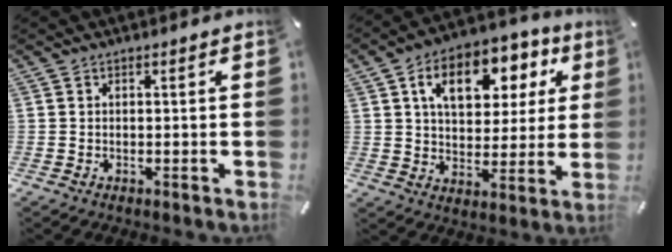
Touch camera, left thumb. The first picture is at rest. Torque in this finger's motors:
{"motor_torque": [0.47, 0.66, 0.18, -0.33, 0.22]}